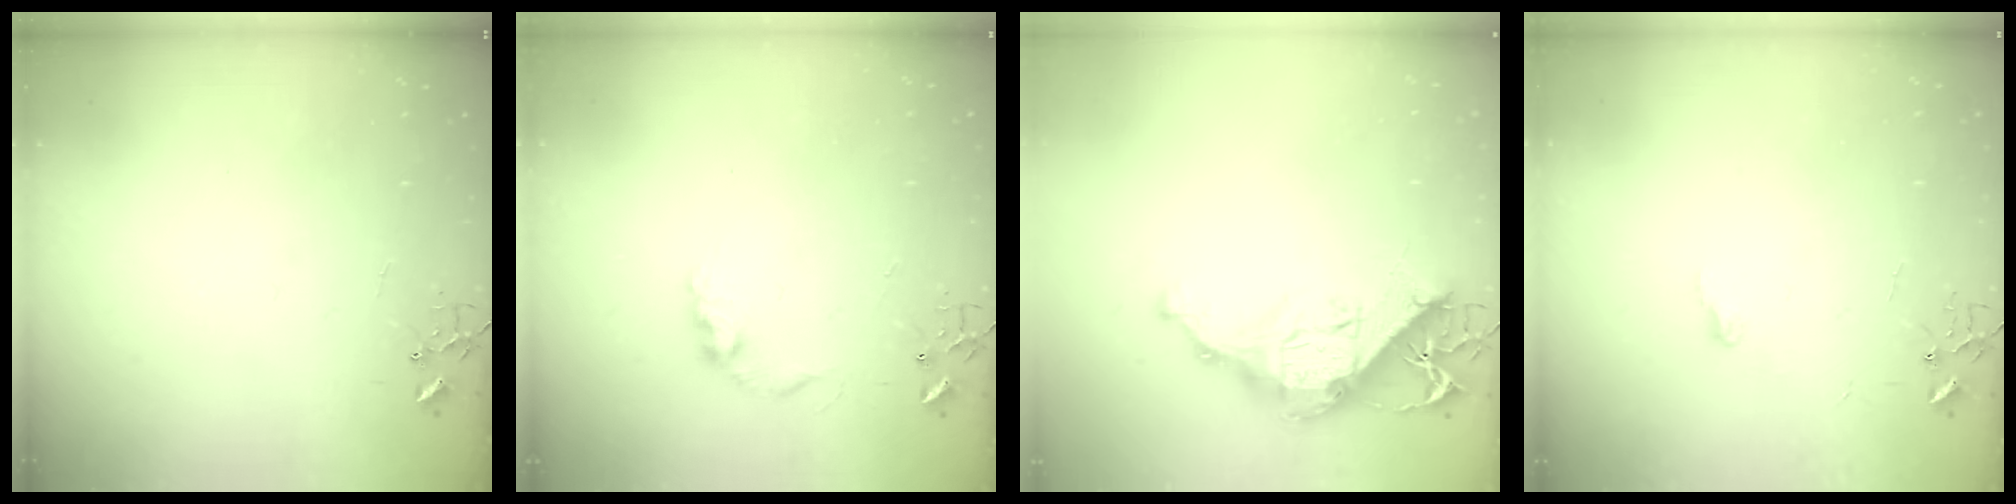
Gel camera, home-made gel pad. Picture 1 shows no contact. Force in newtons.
{"total": 8.3, "press": 8.2, "slide": 0.4}
{"total": 14.8, "press": 14.7, "slide": 1.5}
{"total": 5.5, "press": 5.5, "slide": 0.6}